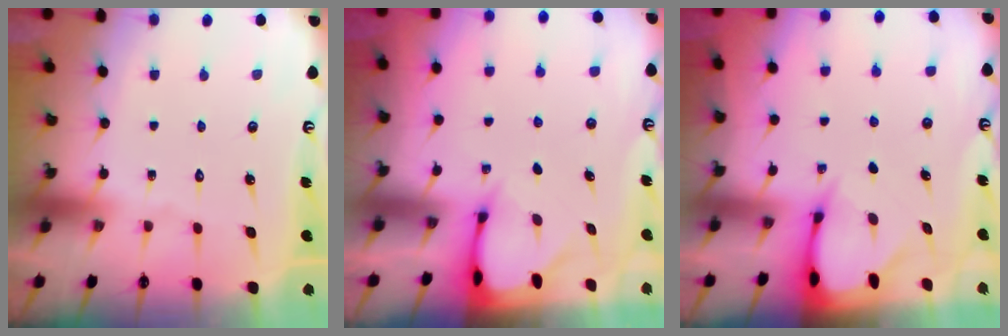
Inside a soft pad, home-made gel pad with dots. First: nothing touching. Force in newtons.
{"total": 2.5, "press": 2.5, "slide": 0.0}
{"total": 3.1, "press": 3.0, "slide": 0.4}